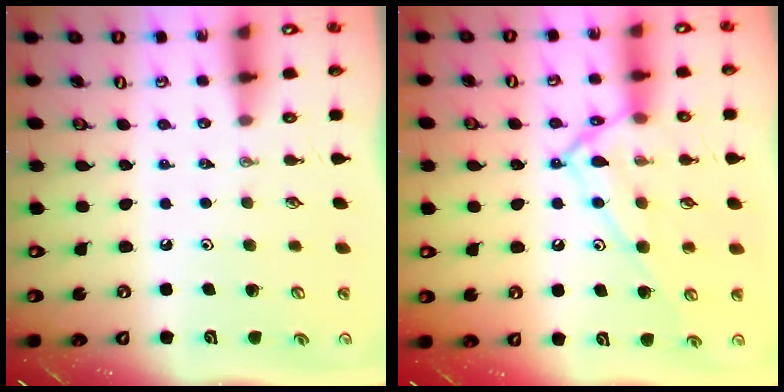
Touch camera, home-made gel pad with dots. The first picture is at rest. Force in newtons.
{"total": 14.7, "press": 14.6, "slide": 1.2}